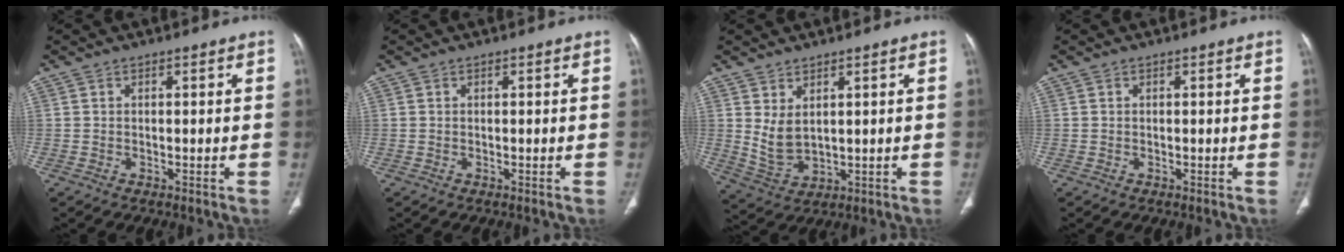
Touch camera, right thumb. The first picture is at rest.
{"total": 0.0}
{"total": 5.6, "force": [1.8, 3.1, 4.2], "torque": [-0.075, -0.020, 0.053]}
{"total": 0.0}